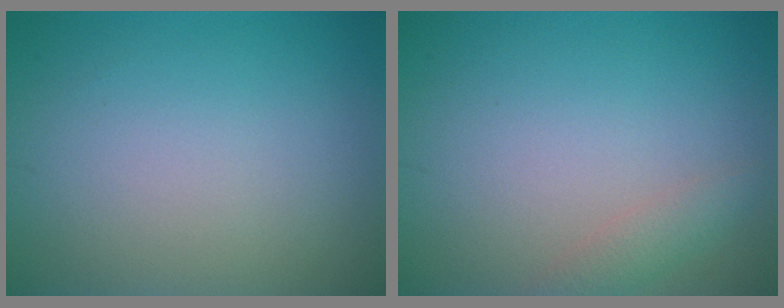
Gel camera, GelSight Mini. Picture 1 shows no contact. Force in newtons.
{"total": 1.6, "press": 1.6, "slide": 0.2}